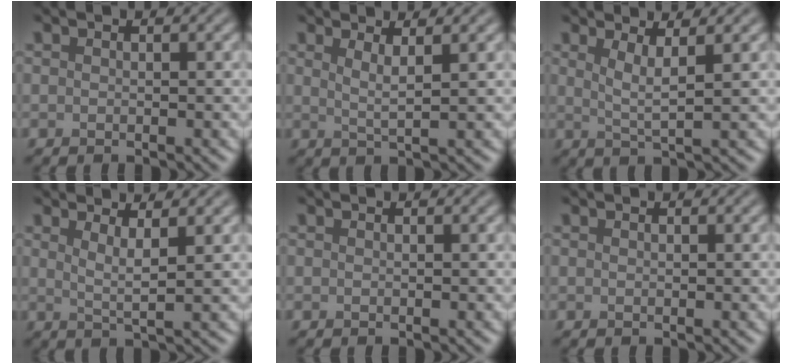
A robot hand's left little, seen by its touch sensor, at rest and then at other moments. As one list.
[{"total": 2.2, "force": [1.2, 0.5, 1.8], "torque": [-0.028, -0.004, 0.017]}, {"total": 2.7, "force": [1.2, 0.5, 2.4], "torque": [-0.037, -0.006, 0.023]}, {"total": 2.5, "force": [1.2, 0.5, 2.1], "torque": [-0.033, -0.006, 0.019]}, {"total": 0.0}, {"total": 0.0}]